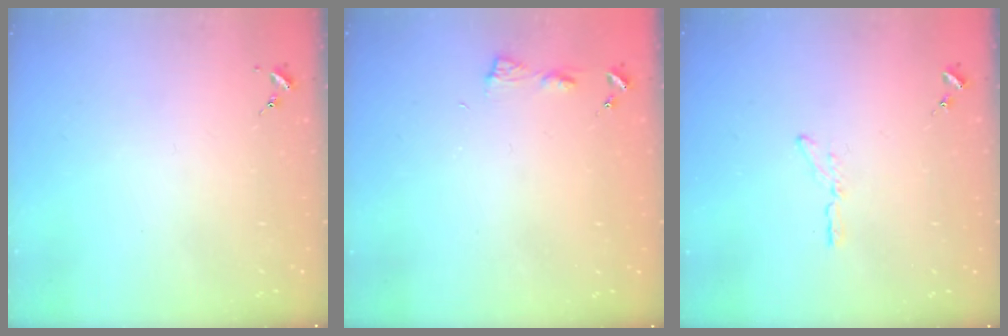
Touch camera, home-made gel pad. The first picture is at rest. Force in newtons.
{"total": 4.2, "press": 4.1, "slide": 0.4}
{"total": 3.7, "press": 3.7, "slide": 0.4}